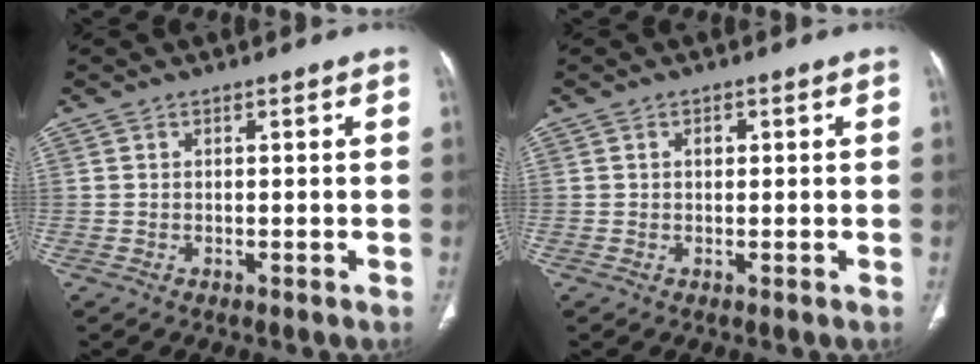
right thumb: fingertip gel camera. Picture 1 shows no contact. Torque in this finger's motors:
{"motor_torque": [-0.01, 0.29, 0.50, 0.34, -0.01]}